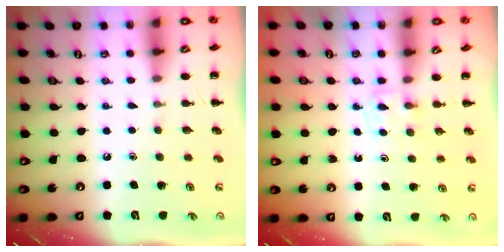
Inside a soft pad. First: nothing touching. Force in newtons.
{"total": 3.6, "press": 3.4, "slide": 1.4}